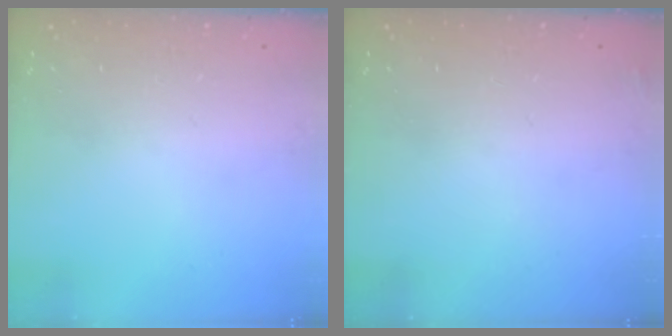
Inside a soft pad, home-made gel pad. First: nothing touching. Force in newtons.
{"total": 2.3, "press": 2.2, "slide": 0.8}